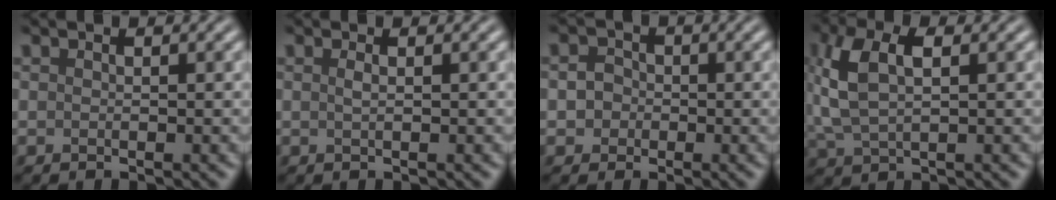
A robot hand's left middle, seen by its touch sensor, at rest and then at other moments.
{"total": 0.7, "force": [0.2, 0.3, 0.7], "torque": [-0.011, 0.004, 0.003]}
{"total": 1.9, "force": [-0.2, 1.8, 0.7], "torque": [-0.001, 0.001, -0.009]}
{"total": 5.6, "force": [1.4, 2.9, 4.6], "torque": [-0.105, 0.009, 0.025]}